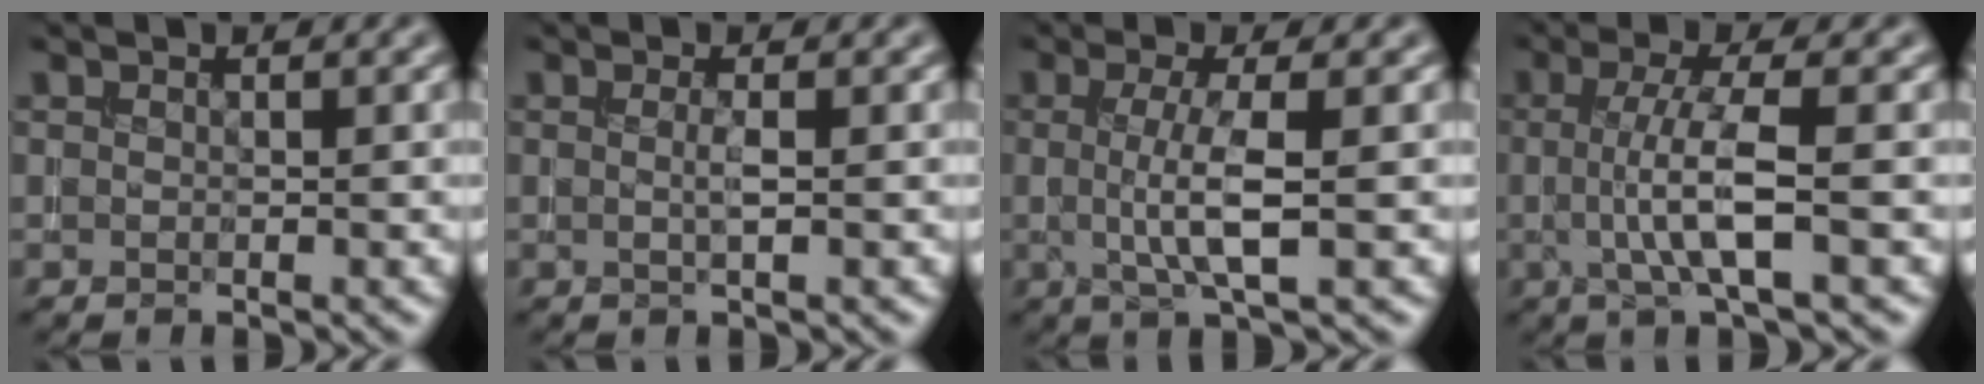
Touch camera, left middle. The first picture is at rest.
{"total": 1.1, "force": [-0.1, 0.3, 1.1], "torque": [-0.021, 0.003, -0.003]}
{"total": 4.2, "force": [-0.2, 0.9, 4.1], "torque": [-0.079, -0.002, -0.002]}
{"total": 4.8, "force": [-0.4, 1.1, 4.7], "torque": [-0.091, 0.000, -0.007]}